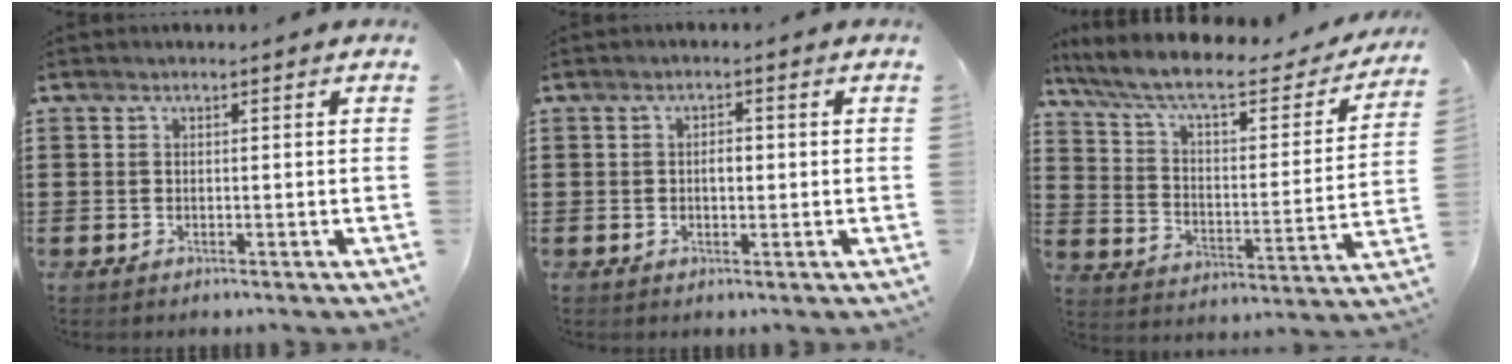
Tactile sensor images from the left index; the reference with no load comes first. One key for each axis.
{"total": 1.9, "fx": 0.0, "fy": 0.8, "fz": 1.7, "tx": -0.025, "ty": 0.000, "tz": -0.002}
{"total": 8.6, "fx": 6.7, "fy": 1.9, "fz": 5.1, "tx": -0.125, "ty": -0.037, "tz": 0.111}